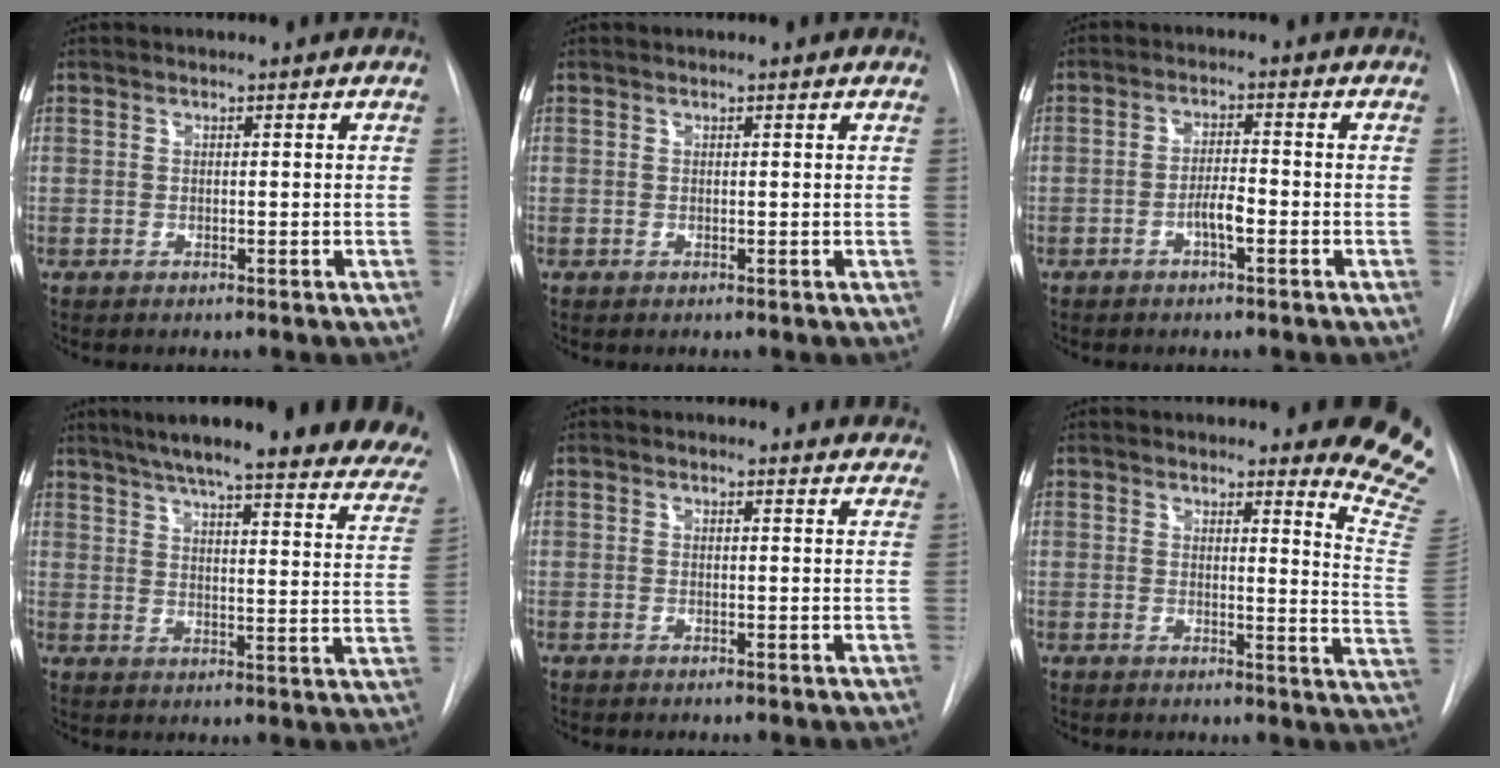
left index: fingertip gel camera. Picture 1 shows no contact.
{"total": 0.7, "force": [0.6, 0.1, 0.3], "torque": [-0.009, 0.004, 0.001]}
{"total": 3.3, "force": [-2.0, 0.5, 2.5], "torque": [-0.044, -0.002, -0.033]}
{"total": 30.3, "force": [25.2, 3.9, 16.2], "torque": [-0.188, -0.057, 0.301]}
{"total": 8.9, "force": [8.5, 2.4, 1.1], "torque": [0.019, -0.006, 0.066]}
{"total": 12.4, "force": [11.8, 0.4, 4.0], "torque": [-0.024, -0.128, 0.097]}